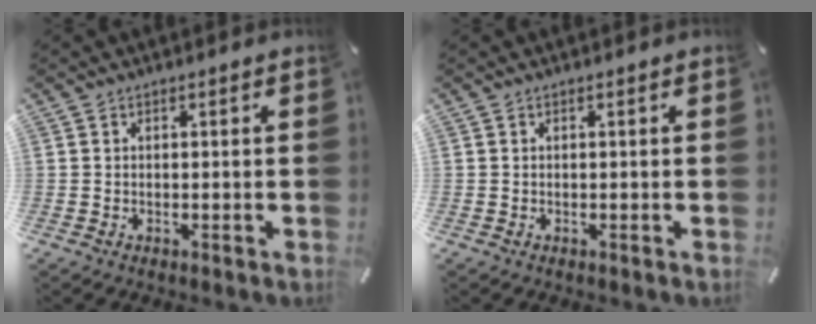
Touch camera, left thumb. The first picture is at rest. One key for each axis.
{"total": 0.0}